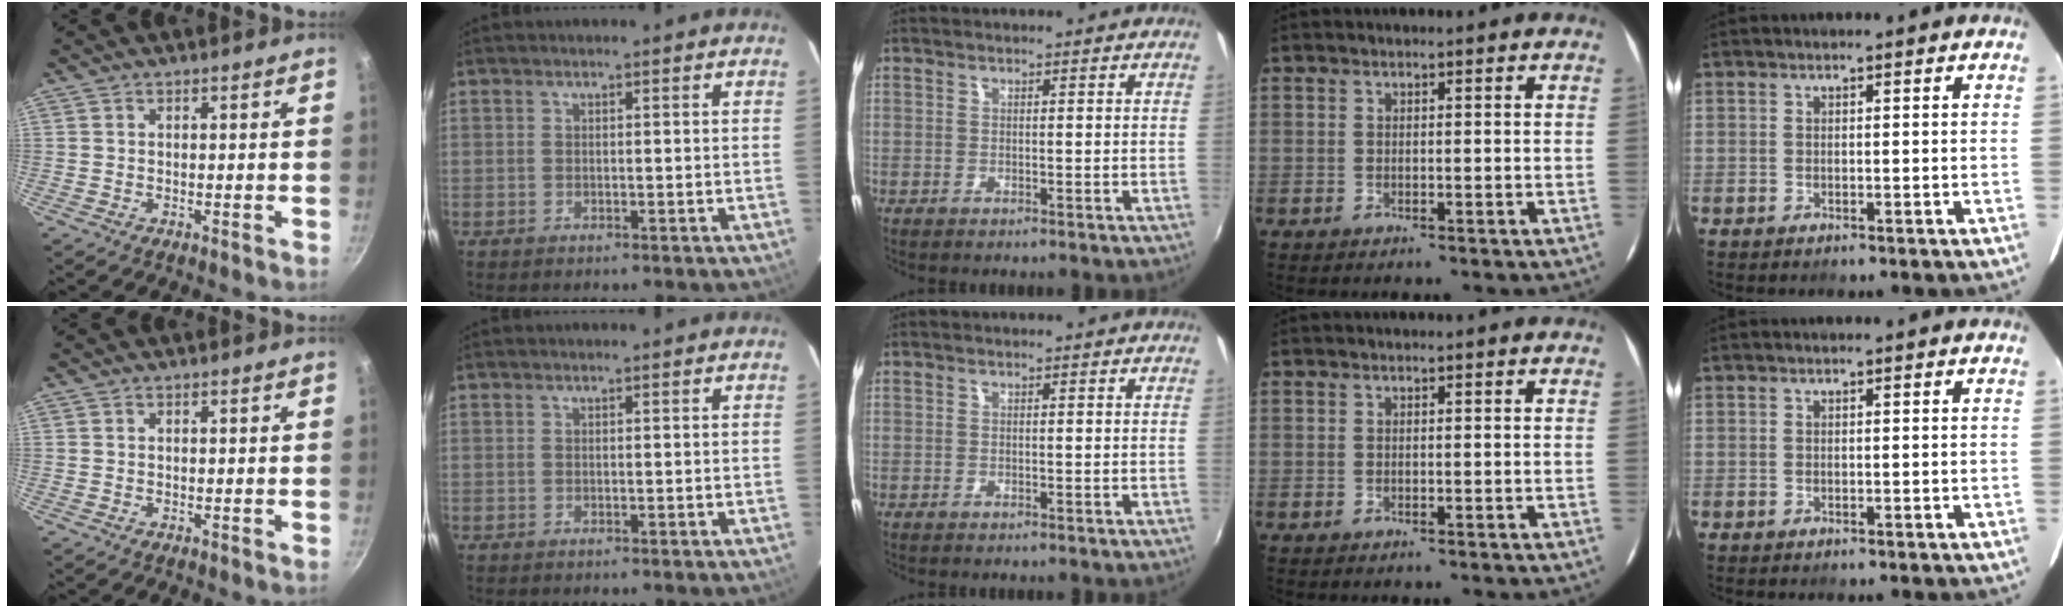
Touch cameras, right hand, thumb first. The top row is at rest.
{}